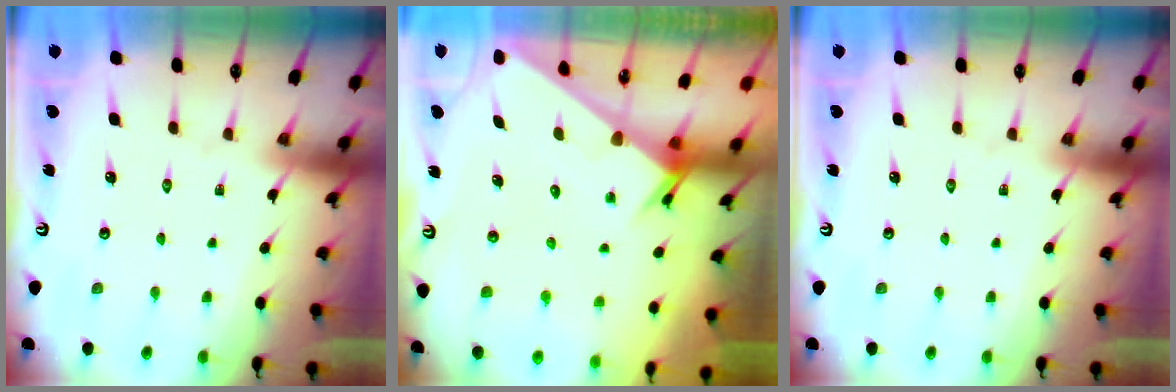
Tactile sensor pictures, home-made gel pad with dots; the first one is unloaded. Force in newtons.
{"total": 2.6, "press": 2.6, "slide": 0.1}
{"total": 0.0}